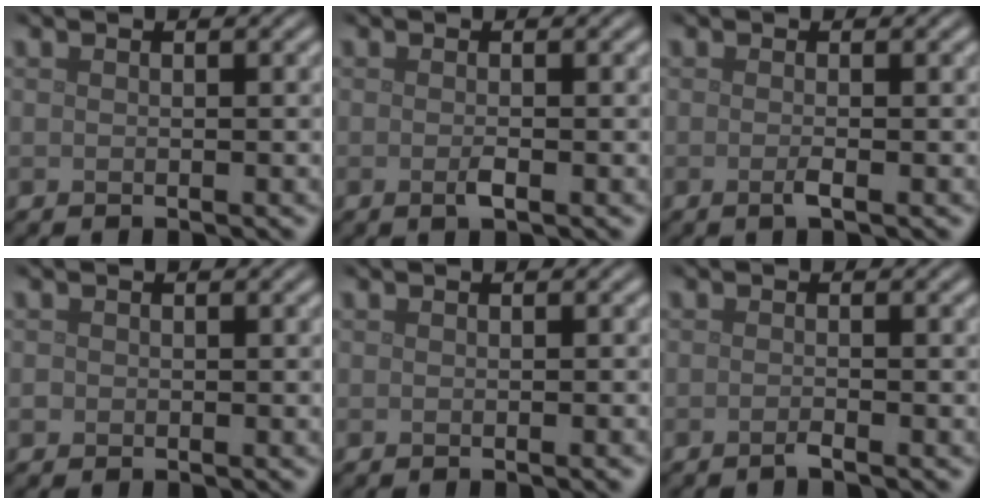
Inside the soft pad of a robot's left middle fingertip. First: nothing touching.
{"total": 0.9, "force": [-0.3, 0.2, 0.8], "torque": [-0.018, -0.002, -0.007]}
{"total": 1.0, "force": [-0.3, 0.2, 0.9], "torque": [-0.018, -0.003, -0.009]}
{"total": 0.5, "force": [-0.1, 0.5, 0.0], "torque": [0.002, -0.003, -0.004]}
{"total": 0.7, "force": [-0.3, 0.1, 0.6], "torque": [-0.007, 0.000, -0.003]}
{"total": 0.8, "force": [-0.6, 0.1, 0.6], "torque": [-0.009, 0.002, -0.015]}